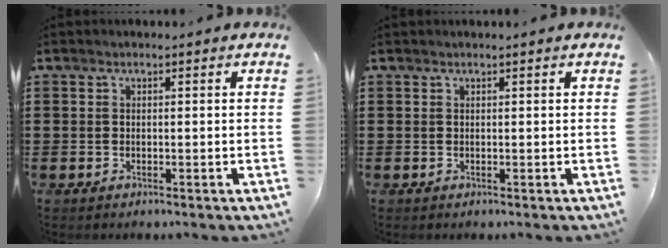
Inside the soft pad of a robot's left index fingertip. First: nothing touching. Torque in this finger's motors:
{"motor_torque": [-0.06, 0.12, -0.38, 0.02]}